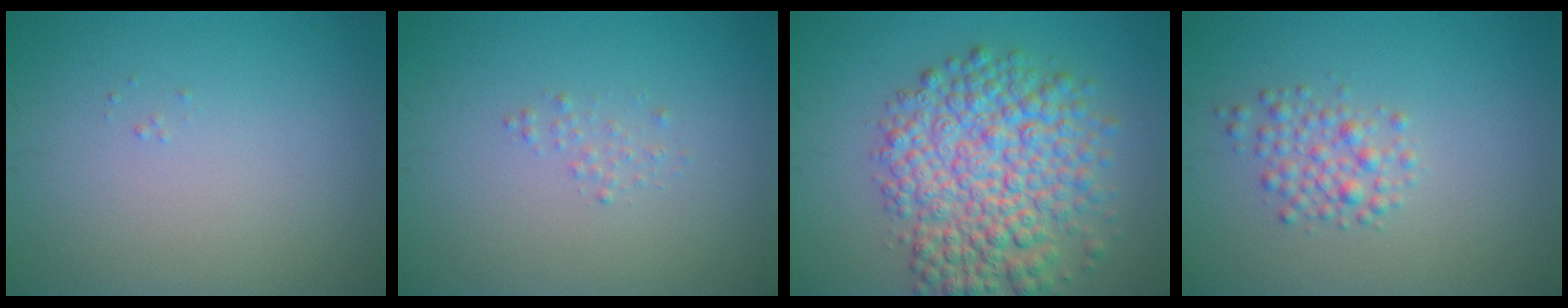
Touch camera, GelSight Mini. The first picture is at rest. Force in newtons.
{"total": 0.8, "press": 0.8, "slide": 0.0}
{"total": 8.9, "press": 8.9, "slide": 0.2}
{"total": 2.3, "press": 2.3, "slide": 0.1}